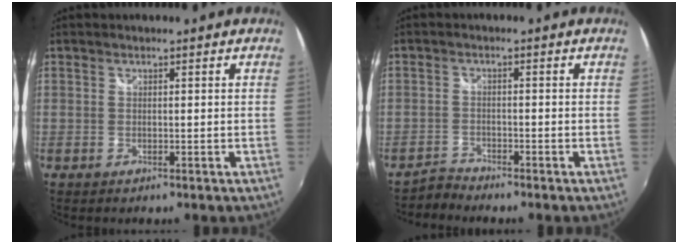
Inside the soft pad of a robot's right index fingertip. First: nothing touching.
{"total": 2.5, "force": [-2.4, 0.3, -0.6], "torque": [0.003, 0.001, -0.052]}